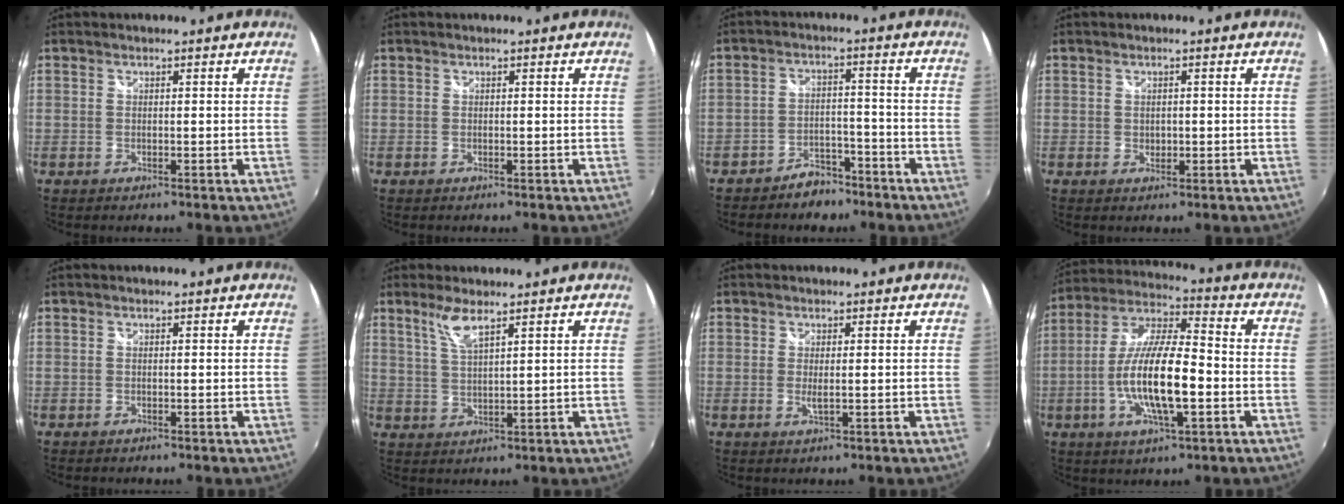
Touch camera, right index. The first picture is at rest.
{"total": 0.0}
{"total": 6.3, "force": [-5.0, 3.4, 1.6], "torque": [-0.047, 0.019, -0.073]}
{"total": 1.3, "force": [0.0, 1.2, 0.5], "torque": [-0.006, -0.001, 0.001]}
{"total": 0.0}
{"total": 4.6, "force": [3.1, 0.5, 3.4], "torque": [-0.070, -0.002, 0.063]}
{"total": 1.6, "force": [0.0, 0.3, 1.6], "torque": [-0.031, -0.005, -0.001]}
{"total": 15.6, "force": [-3.8, 4.2, 14.5], "torque": [-0.288, -0.005, -0.072]}